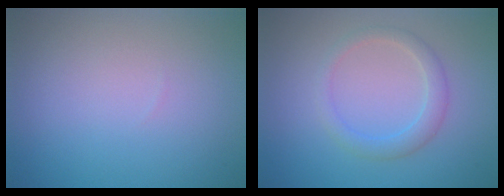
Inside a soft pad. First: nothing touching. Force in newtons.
{"total": 2.2, "press": 2.2, "slide": 0.0}